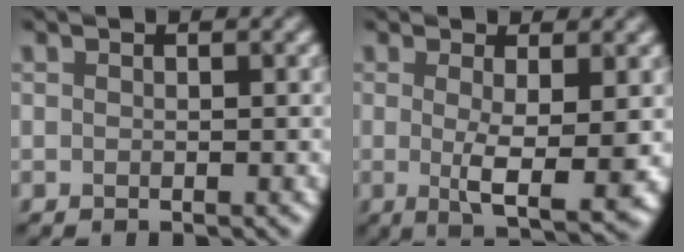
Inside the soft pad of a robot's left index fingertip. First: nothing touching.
{"total": 4.8, "force": [-0.1, 0.9, 4.7], "torque": [-0.080, -0.014, 0.003]}